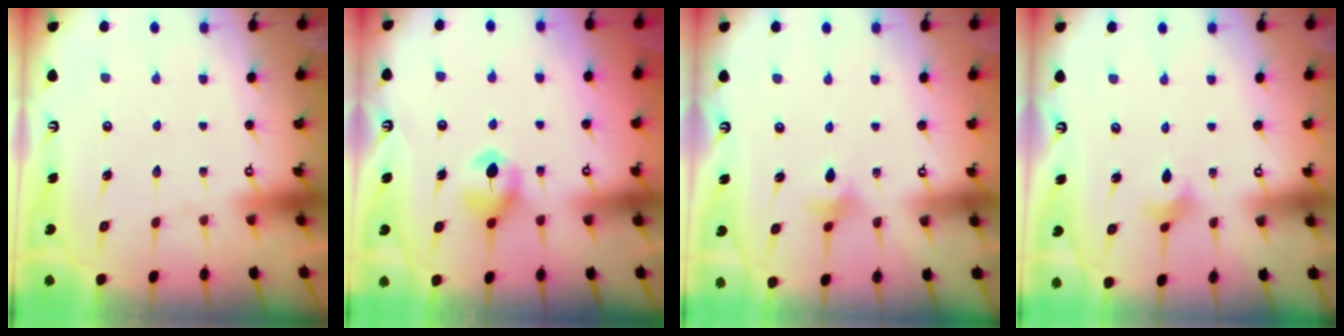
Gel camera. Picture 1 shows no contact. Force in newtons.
{"total": 6.4, "press": 6.4, "slide": 0.6}
{"total": 5.4, "press": 5.3, "slide": 1.0}
{"total": 3.9, "press": 3.9, "slide": 0.7}